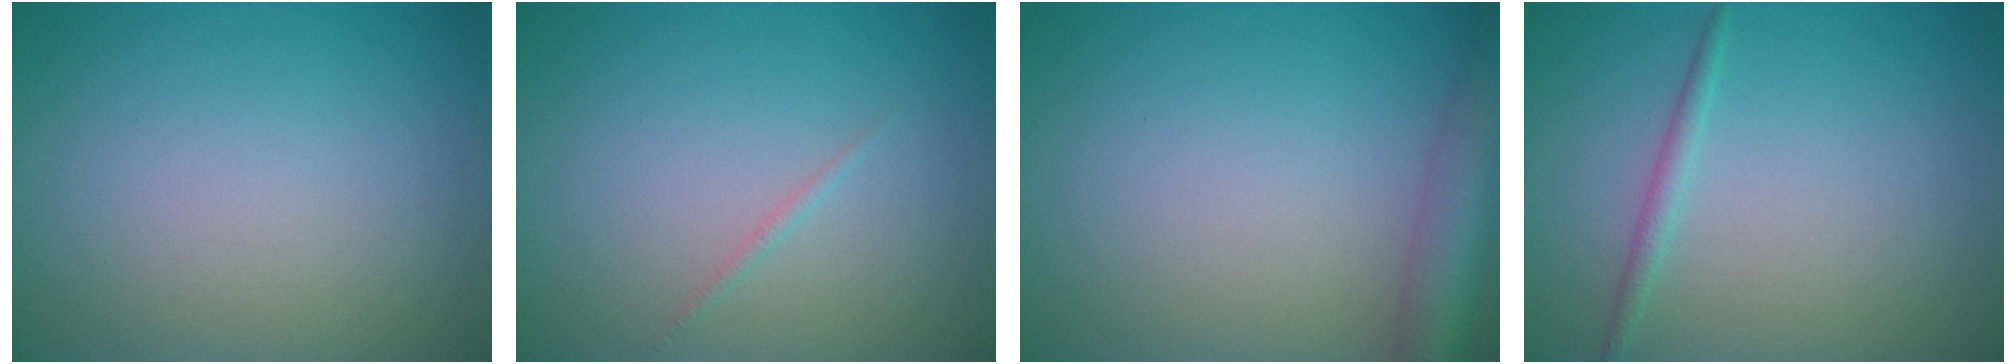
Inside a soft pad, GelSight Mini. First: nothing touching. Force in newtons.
{"total": 0.6, "press": 0.6, "slide": 0.0}
{"total": 5.5, "press": 5.5, "slide": 0.3}
{"total": 1.2, "press": 1.2, "slide": 0.1}